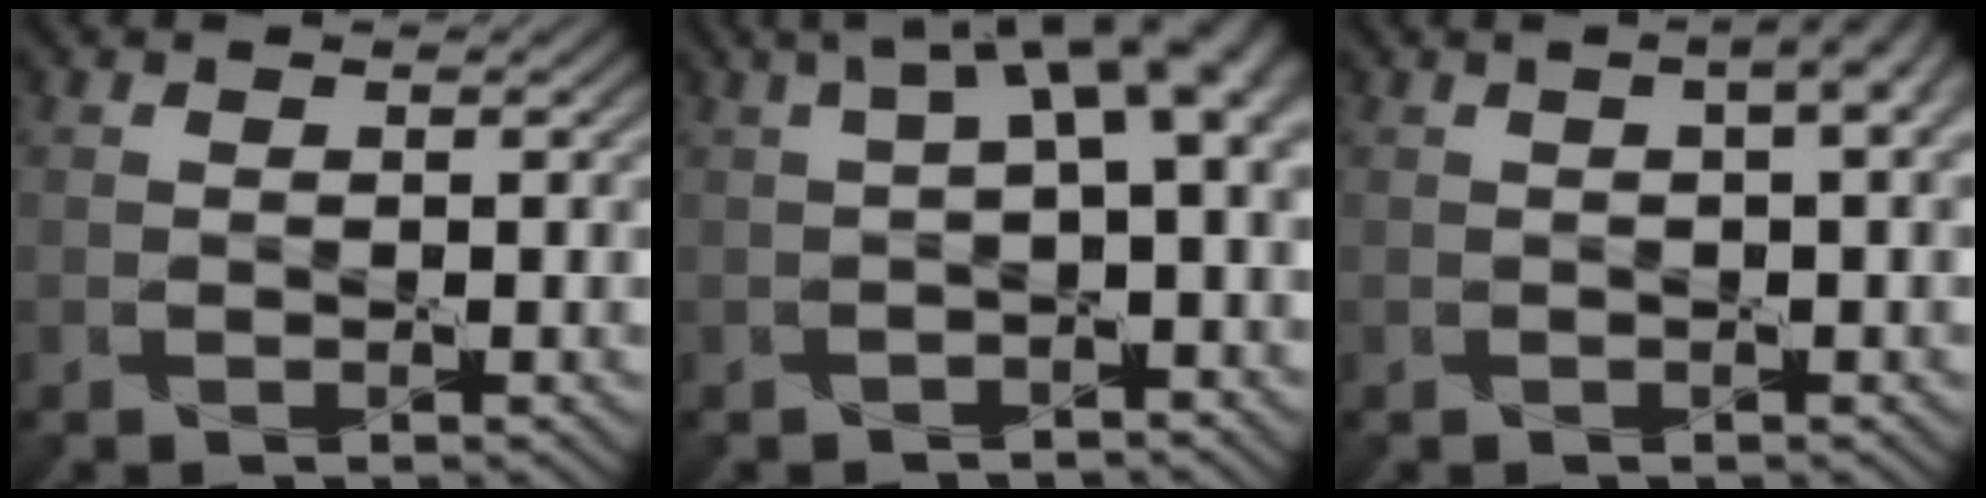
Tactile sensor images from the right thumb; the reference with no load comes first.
{"total": 6.7, "force": [1.2, 2.3, 6.2], "torque": [-0.092, 0.017, 0.016]}
{"total": 4.6, "force": [1.5, 1.3, 4.1], "torque": [-0.052, 0.014, 0.011]}